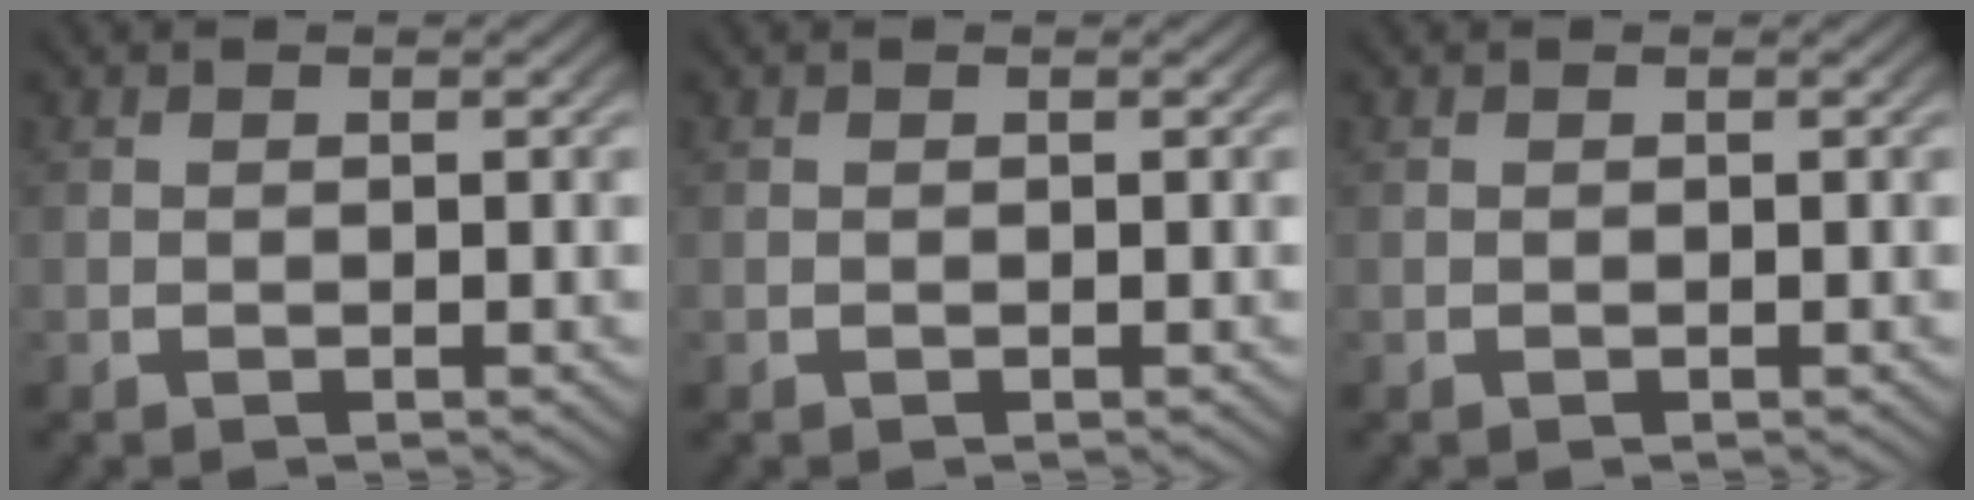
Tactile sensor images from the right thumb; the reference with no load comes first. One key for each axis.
{"total": 0.0}
{"total": 0.0}